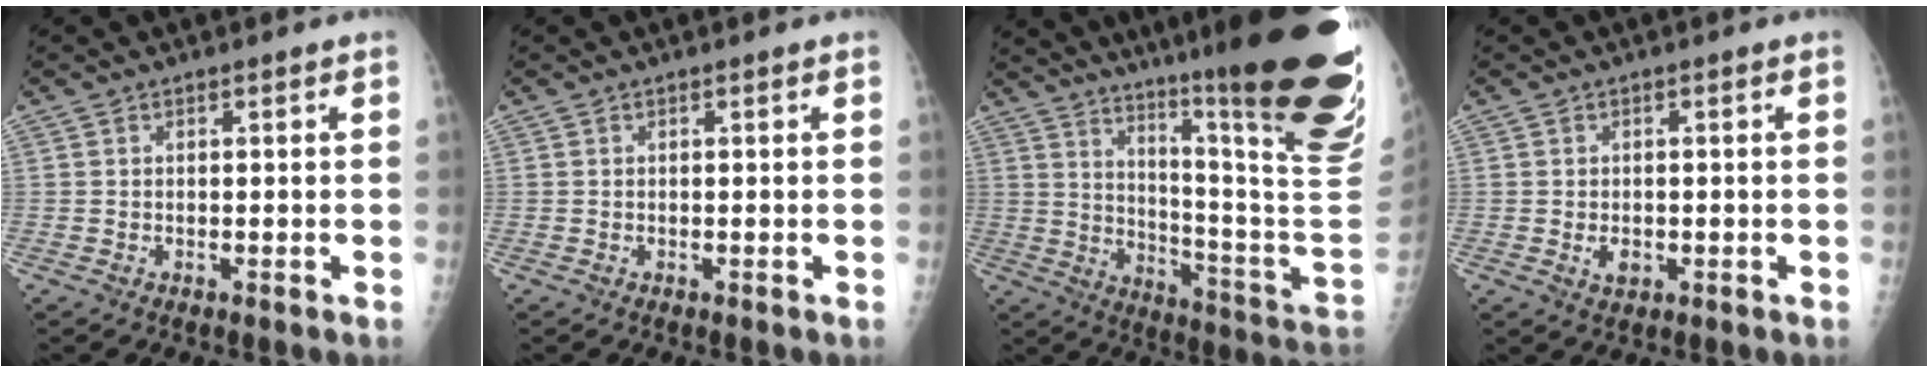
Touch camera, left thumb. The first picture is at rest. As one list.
[{"total": 0.0}, {"total": 34.5, "force": [20.6, 4.4, 27.4], "torque": [-0.280, -0.103, 0.298]}, {"total": 2.3, "force": [-0.6, 1.7, 1.5], "torque": [-0.019, 0.000, -0.005]}]